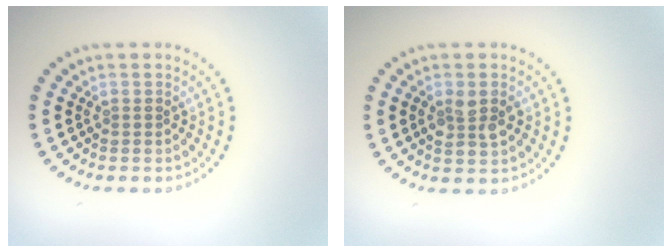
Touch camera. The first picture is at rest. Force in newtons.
{"total": 2.6, "press": 2.6, "slide": 0.2}